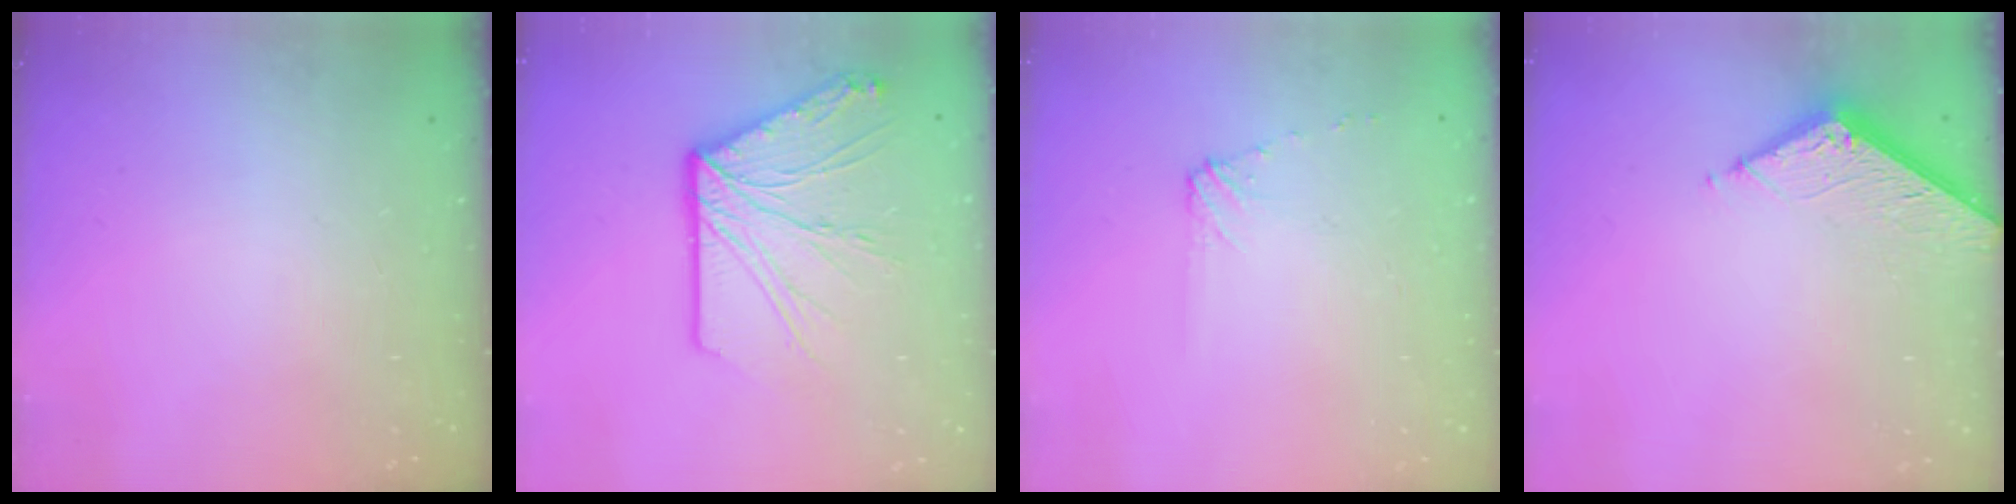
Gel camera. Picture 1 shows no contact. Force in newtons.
{"total": 16.4, "press": 16.4, "slide": 1.2}
{"total": 4.8, "press": 4.7, "slide": 0.7}
{"total": 6.8, "press": 6.8, "slide": 0.5}